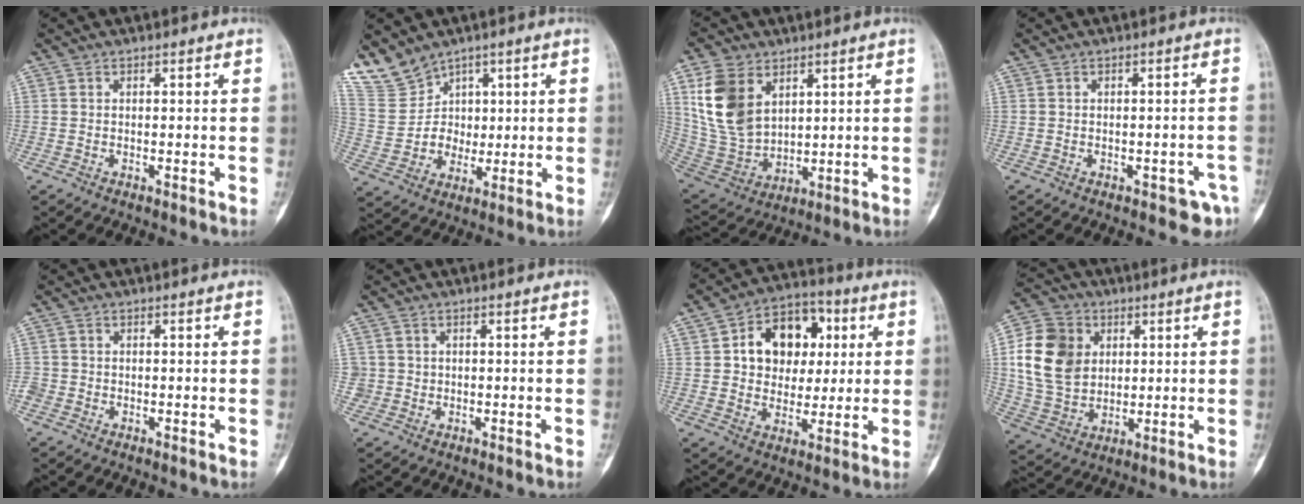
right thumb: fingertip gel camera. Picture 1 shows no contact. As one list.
[{"total": 10.0, "force": [6.7, 7.2, 1.5], "torque": [-0.008, -0.021, 0.147]}, {"total": 13.8, "force": [5.6, 9.1, 8.6], "torque": [-0.161, -0.023, 0.130]}, {"total": 4.0, "force": [-2.2, 2.1, 2.7], "torque": [-0.017, 0.009, -0.024]}, {"total": 1.7, "force": [-0.7, 1.5, 0.4], "torque": [-0.006, 0.005, -0.017]}, {"total": 1.9, "force": [0.1, 1.9, -0.1], "torque": [0.019, 0.008, -0.001]}, {"total": 14.7, "force": [3.2, 11.2, 9.0], "torque": [-0.088, 0.009, 0.049]}, {"total": 15.3, "force": [3.0, 12.2, 8.8], "torque": [-0.150, 0.001, 0.059]}]